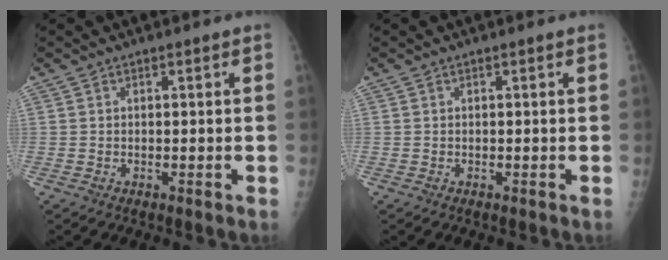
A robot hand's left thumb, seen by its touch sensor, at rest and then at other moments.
{"total": 0.0}